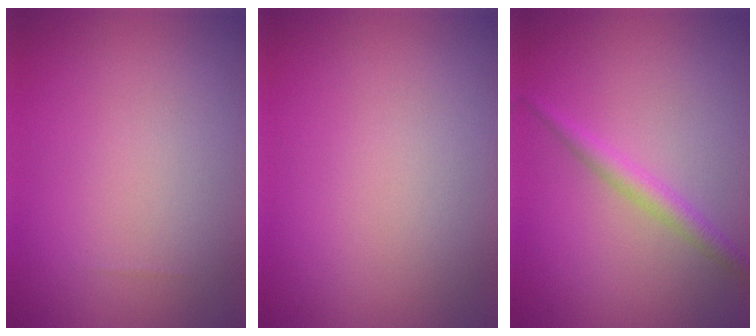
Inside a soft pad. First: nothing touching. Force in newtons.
{"total": 0.0}
{"total": 2.0, "press": 2.0, "slide": 0.1}